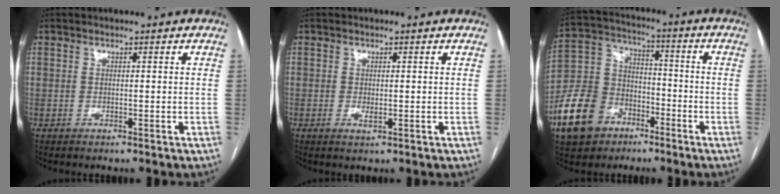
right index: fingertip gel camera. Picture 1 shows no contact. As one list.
[{"total": 1.2, "force": [-0.4, 0.5, 1.0], "torque": [-0.015, -0.001, -0.004]}, {"total": 13.6, "force": [-7.2, 9.9, 5.8], "torque": [-0.144, 0.021, -0.128]}]